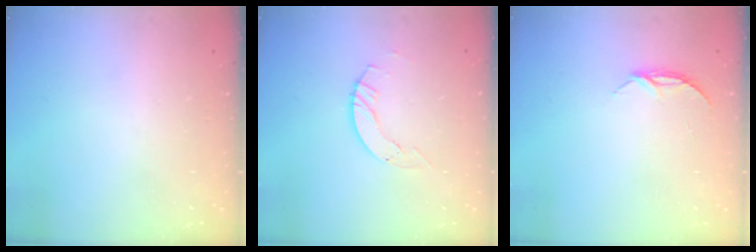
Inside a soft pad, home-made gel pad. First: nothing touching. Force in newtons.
{"total": 4.5, "press": 4.5, "slide": 0.5}
{"total": 4.3, "press": 4.3, "slide": 0.5}